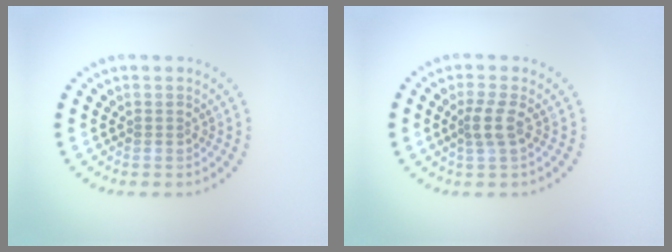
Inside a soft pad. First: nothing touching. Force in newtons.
{"total": 1.9, "press": 1.5, "slide": 1.2}